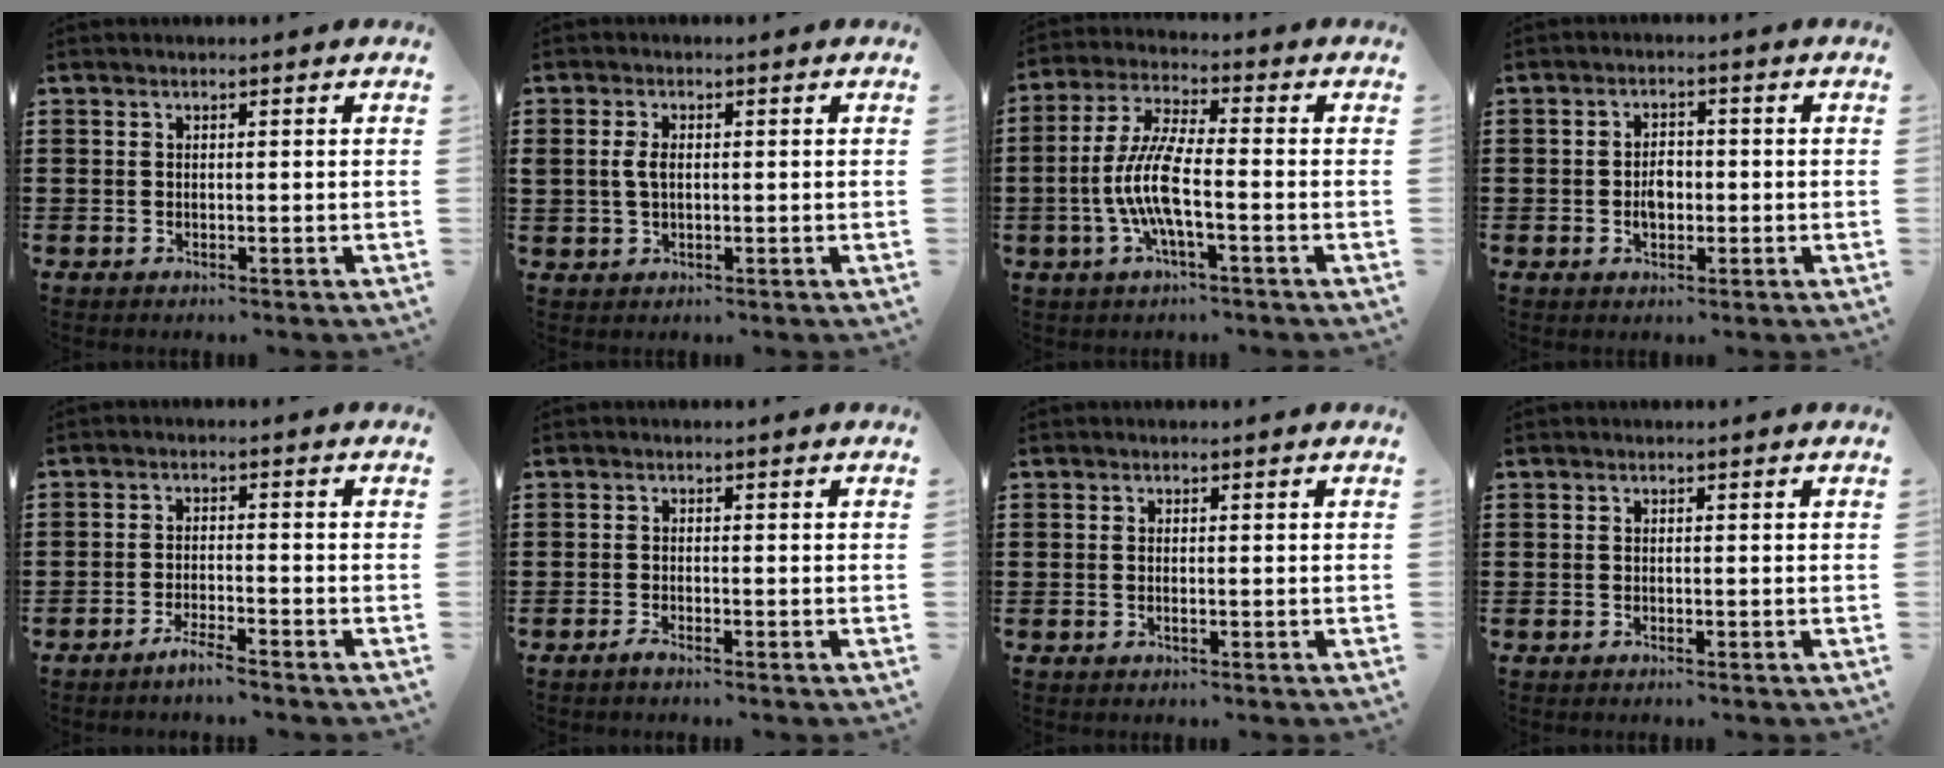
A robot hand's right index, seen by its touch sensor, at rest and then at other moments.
{"total": 2.7, "force": [0.3, 1.6, 2.2], "torque": [-0.055, 0.005, 0.001]}
{"total": 8.7, "force": [-2.4, 2.0, 8.1], "torque": [-0.193, -0.018, -0.055]}
{"total": 2.9, "force": [-0.5, 1.9, 2.1], "torque": [-0.033, 0.002, -0.012]}
{"total": 2.7, "force": [-2.5, -0.2, 1.2], "torque": [-0.020, 0.003, -0.046]}
{"total": 1.1, "force": [-1.0, -0.1, 0.6], "torque": [-0.019, -0.011, -0.019]}
{"total": 0.6, "force": [-0.2, 0.1, 0.6], "torque": [-0.011, -0.005, -0.002]}
{"total": 0.0}